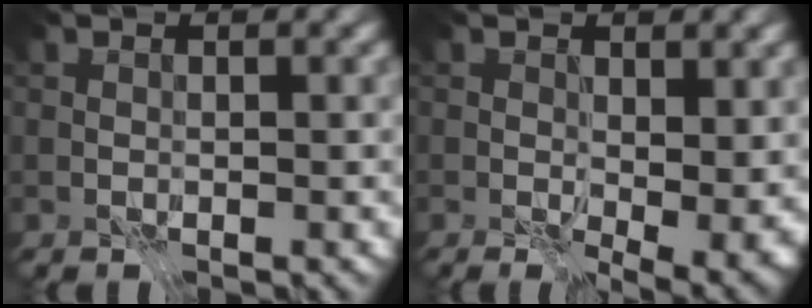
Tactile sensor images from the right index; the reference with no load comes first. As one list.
[{"total": 4.4, "force": [0.8, 2.1, 3.8], "torque": [-0.059, -0.010, 0.017]}]